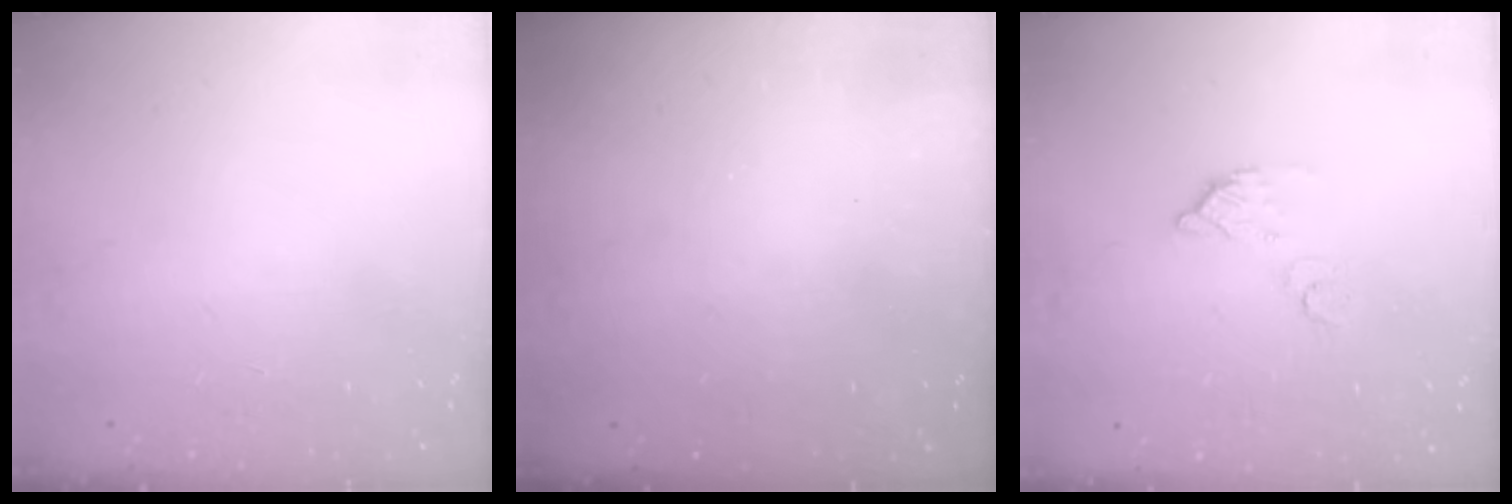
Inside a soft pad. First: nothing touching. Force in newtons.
{"total": 3.0, "press": 3.0, "slide": 0.1}
{"total": 5.1, "press": 5.1, "slide": 0.4}